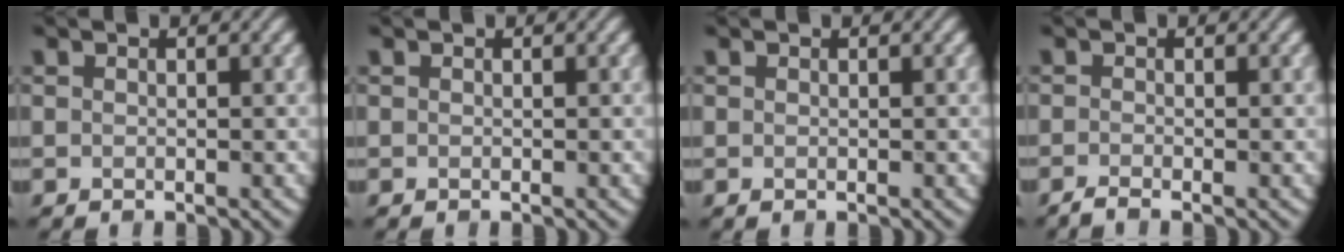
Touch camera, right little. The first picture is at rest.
{"total": 0.0}
{"total": 0.0}
{"total": 1.4, "force": [-0.9, 0.2, 1.0], "torque": [-0.013, -0.006, -0.025]}